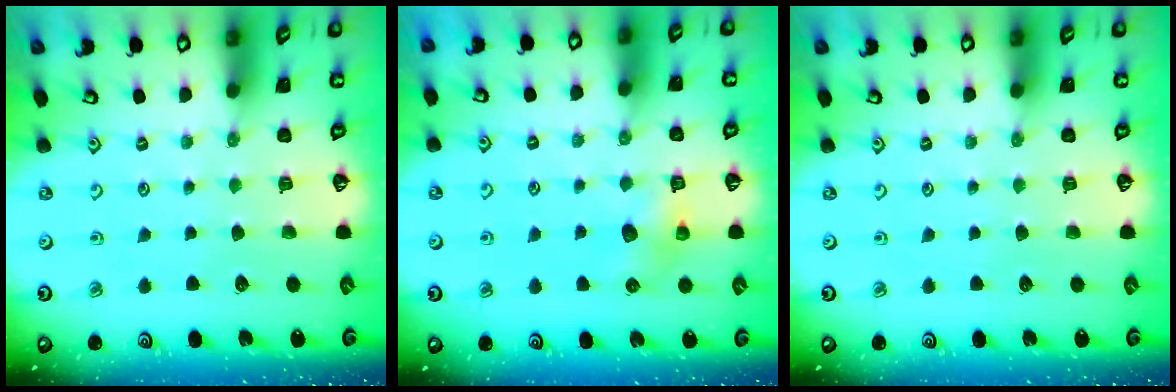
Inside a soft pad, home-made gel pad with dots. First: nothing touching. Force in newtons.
{"total": 6.2, "press": 6.2, "slide": 0.2}
{"total": 0.0}